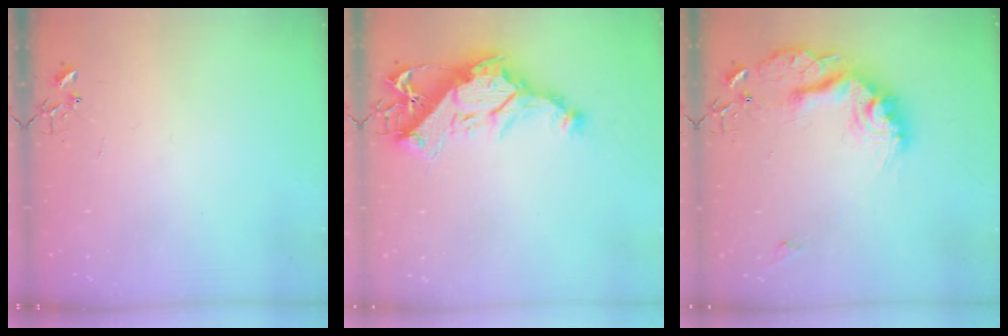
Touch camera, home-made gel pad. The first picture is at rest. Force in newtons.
{"total": 15.6, "press": 15.4, "slide": 2.1}
{"total": 19.5, "press": 19.5, "slide": 1.0}